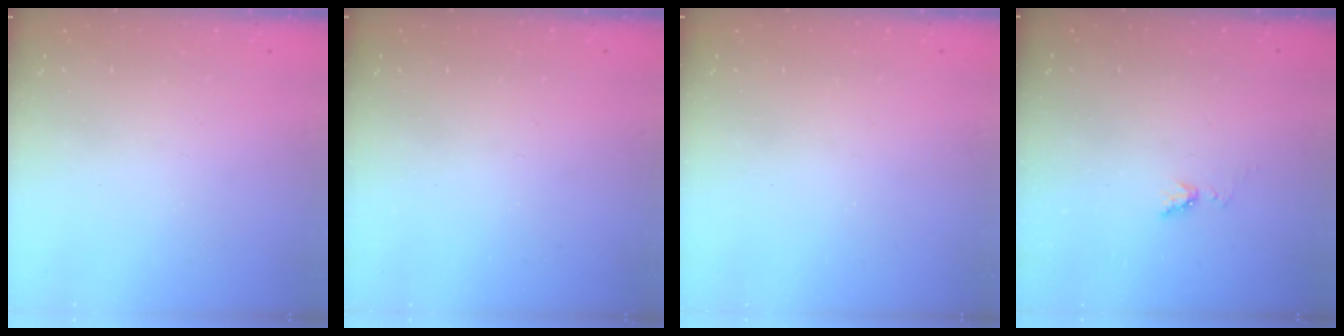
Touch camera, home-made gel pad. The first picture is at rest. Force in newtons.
{"total": 0.0}
{"total": 0.0}
{"total": 4.0, "press": 3.9, "slide": 0.5}